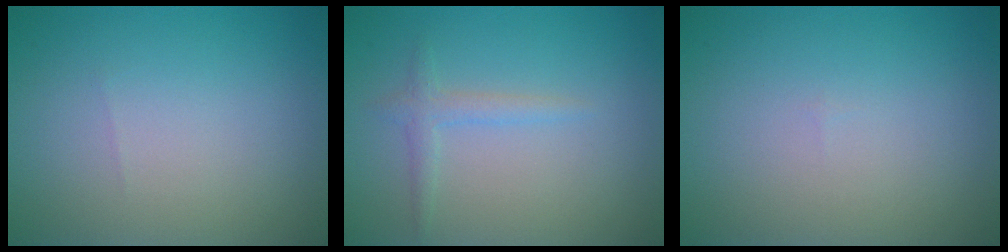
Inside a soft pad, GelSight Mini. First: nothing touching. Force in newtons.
{"total": 1.5, "press": 1.4, "slide": 0.1}
{"total": 0.0}